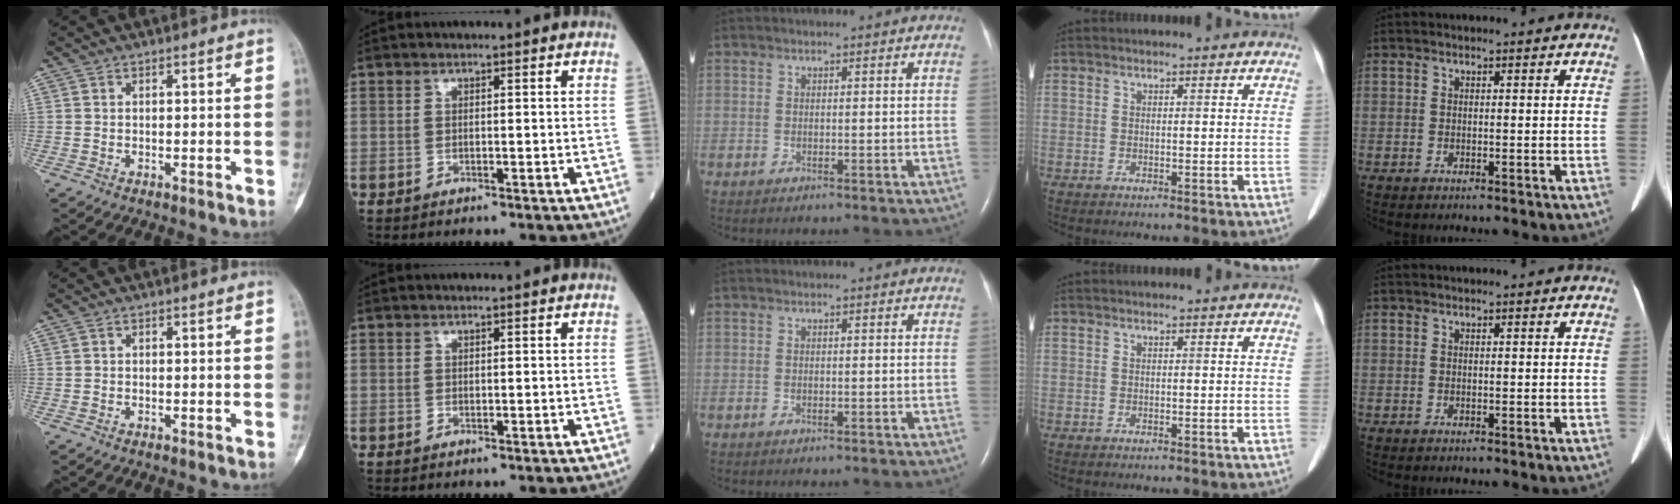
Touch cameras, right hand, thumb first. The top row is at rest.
{}